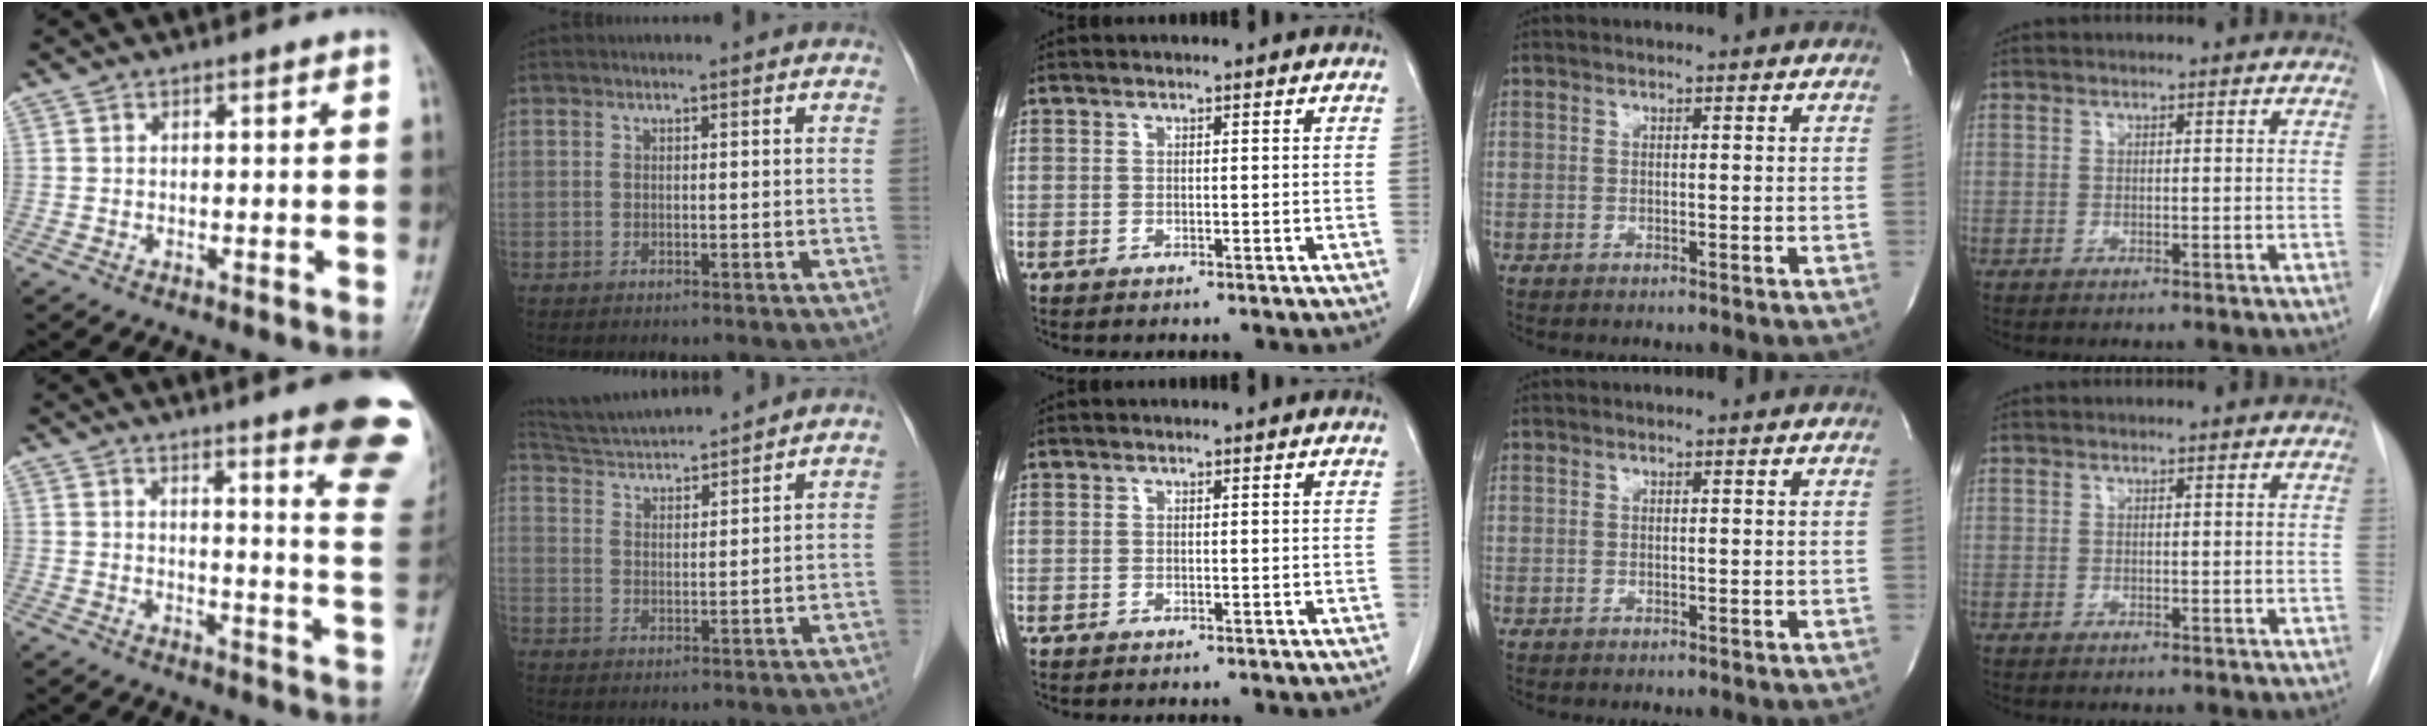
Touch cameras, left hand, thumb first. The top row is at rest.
{"thumb": {"total": 16.5, "force": [11.4, 1.3, 11.9], "torque": [-0.119, -0.077, 0.125]}, "index": {"total": 11.0, "force": [10.4, 0.0, 3.6], "torque": [-0.074, 0.018, 0.176]}}